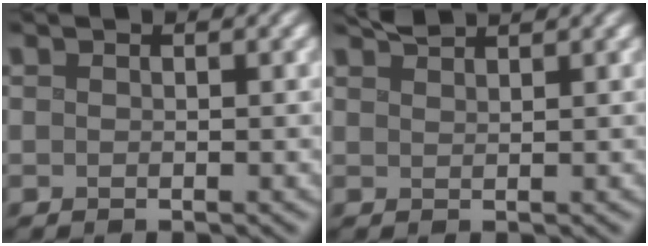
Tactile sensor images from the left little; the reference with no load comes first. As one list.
[{"total": 1.8, "force": [1.7, 0.1, 0.5], "torque": [-0.004, 0.008, 0.031]}]